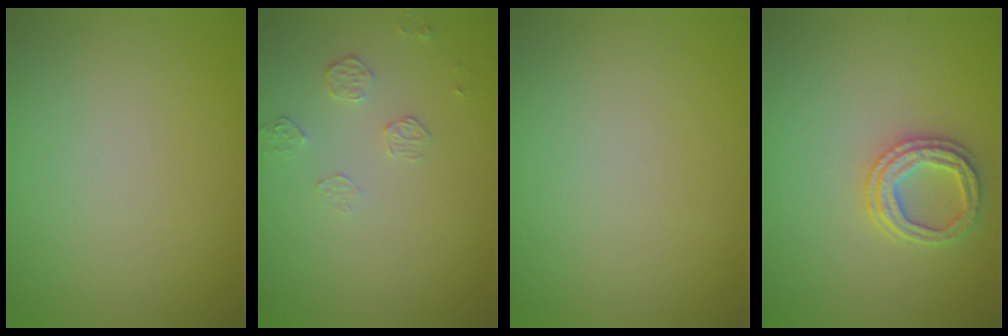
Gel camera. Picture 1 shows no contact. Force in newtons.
{"total": 1.3, "press": 0.6, "slide": 1.1}
{"total": 0.0}
{"total": 2.5, "press": 2.4, "slide": 0.6}